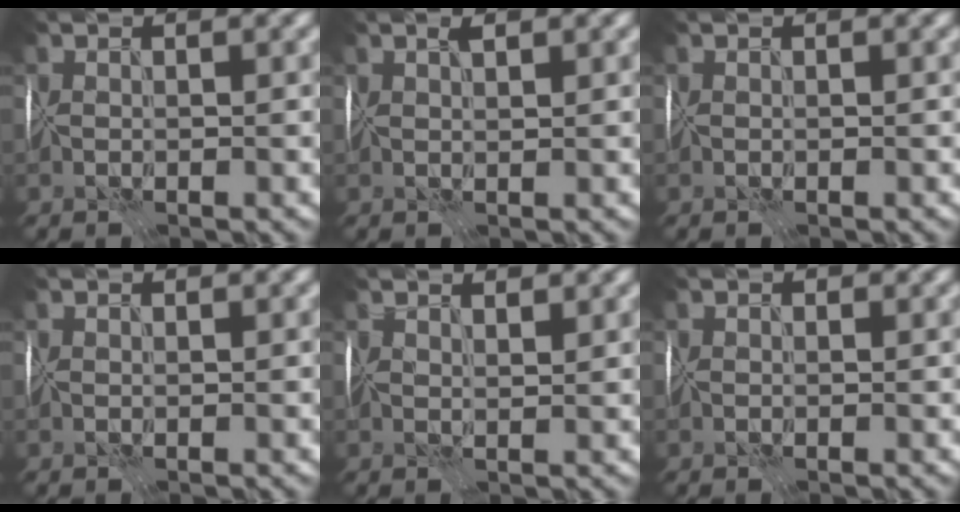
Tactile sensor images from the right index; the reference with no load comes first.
{"total": 1.3, "force": [0.9, 0.2, 0.9], "torque": [-0.017, 0.004, 0.014]}
{"total": 0.0}
{"total": 0.6, "force": [0.5, 0.1, 0.2], "torque": [-0.003, 0.006, 0.008]}
{"total": 2.3, "force": [1.7, 0.7, 1.4], "torque": [-0.023, 0.007, 0.021]}
{"total": 0.8, "force": [0.3, 0.6, 0.2], "torque": [0.003, 0.002, 0.001]}